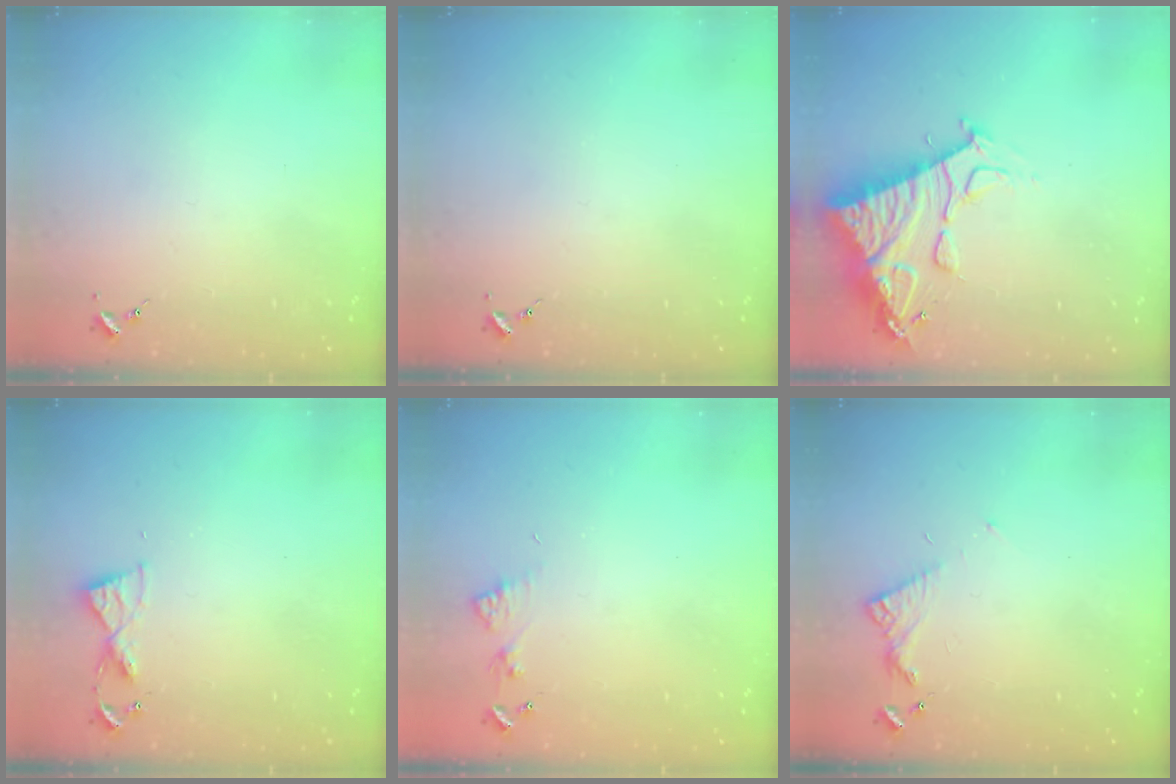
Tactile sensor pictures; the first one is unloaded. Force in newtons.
{"total": 0.0}
{"total": 16.2, "press": 16.1, "slide": 1.5}
{"total": 5.6, "press": 5.5, "slide": 0.5}
{"total": 4.5, "press": 4.5, "slide": 0.5}
{"total": 5.2, "press": 5.2, "slide": 0.5}